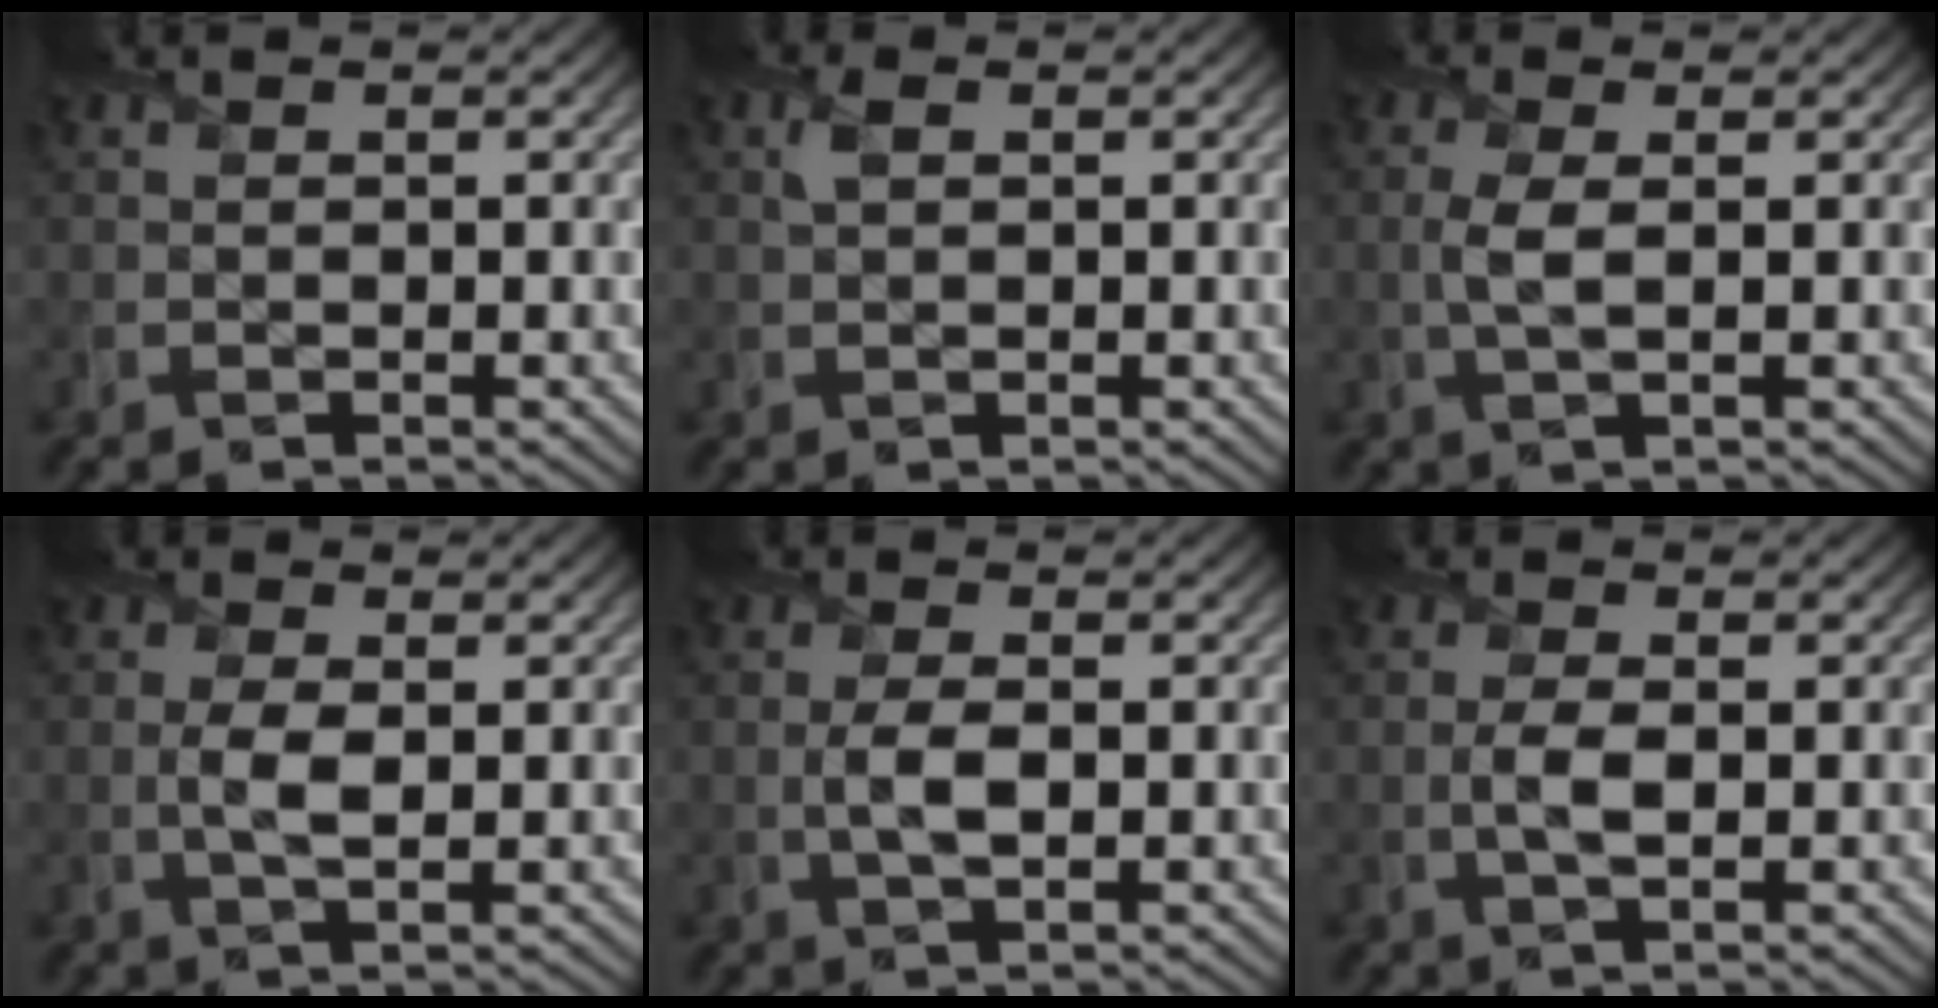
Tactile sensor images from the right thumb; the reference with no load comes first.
{"total": 1.4, "force": [0.7, 0.7, 1.0], "torque": [-0.028, 0.004, 0.010]}
{"total": 2.8, "force": [0.2, 0.8, 2.7], "torque": [-0.067, 0.005, 0.002]}
{"total": 3.1, "force": [0.1, 1.3, 2.8], "torque": [-0.067, 0.000, 0.001]}
{"total": 3.3, "force": [-0.2, 1.4, 3.0], "torque": [-0.068, 0.000, -0.004]}
{"total": 2.7, "force": [-0.1, 1.1, 2.5], "torque": [-0.060, 0.002, -0.005]}